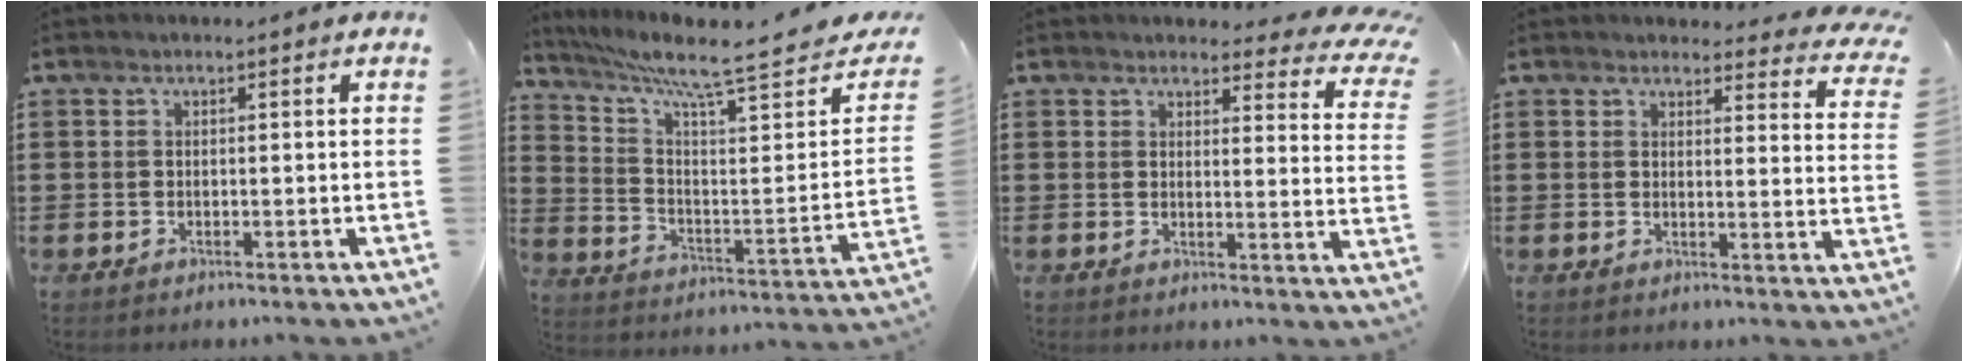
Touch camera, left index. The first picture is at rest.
{"total": 8.7, "force": [7.3, 0.3, 4.7], "torque": [-0.109, -0.065, 0.115]}
{"total": 3.8, "force": [3.5, 0.8, 1.4], "torque": [-0.028, -0.018, 0.059]}
{"total": 3.8, "force": [3.5, 0.6, 1.2], "torque": [-0.022, -0.018, 0.061]}